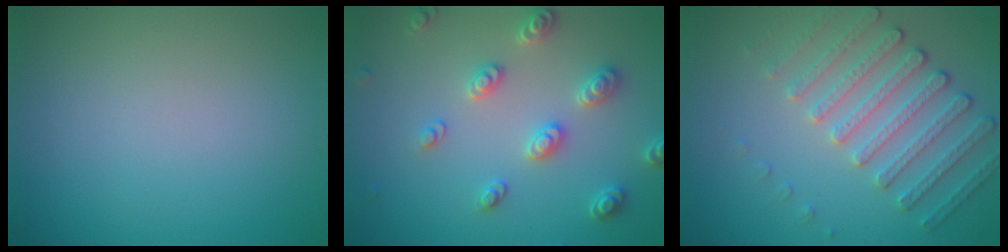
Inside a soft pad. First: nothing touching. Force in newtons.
{"total": 3.2, "press": 3.0, "slide": 0.9}
{"total": 4.4, "press": 3.7, "slide": 2.4}